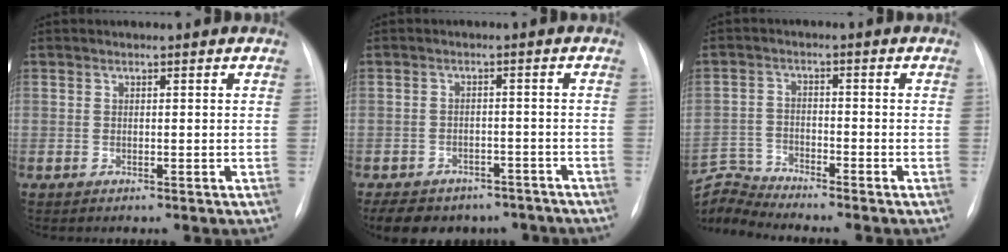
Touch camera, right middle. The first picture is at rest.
{"total": 13.0, "force": [-10.3, 6.8, 4.2], "torque": [-0.077, 0.005, -0.120]}
{"total": 7.0, "force": [-6.9, -1.3, -0.8], "torque": [0.000, 0.009, -0.131]}